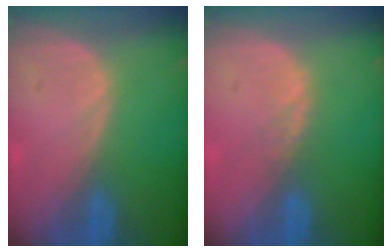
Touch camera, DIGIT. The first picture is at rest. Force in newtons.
{"total": 1.0, "press": 1.0, "slide": 0.2}